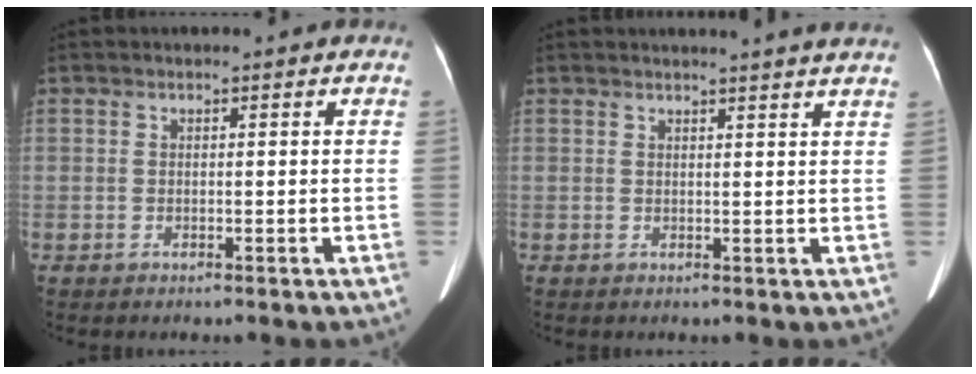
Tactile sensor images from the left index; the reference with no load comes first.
{"total": 7.6, "force": [7.1, -0.9, 2.7], "torque": [-0.029, 0.002, 0.063]}